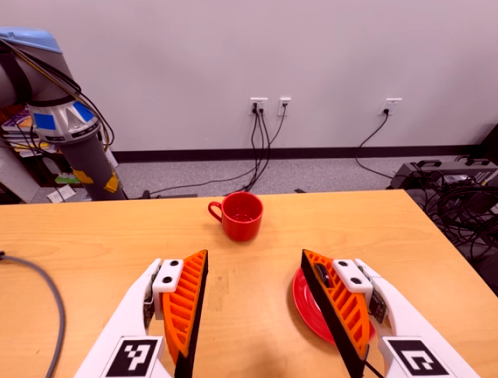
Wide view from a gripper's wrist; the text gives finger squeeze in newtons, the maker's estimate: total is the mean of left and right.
{"total": 0.0}